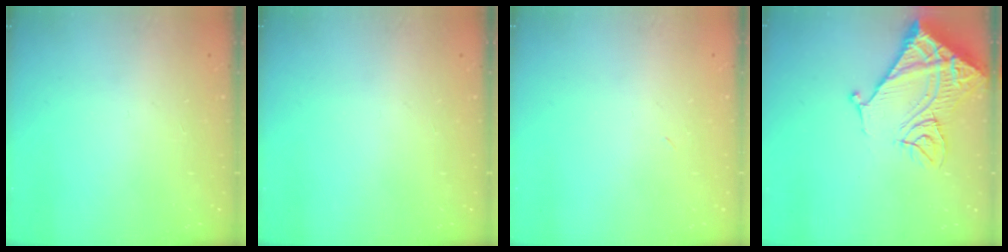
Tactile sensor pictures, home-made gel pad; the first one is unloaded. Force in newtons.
{"total": 0.0}
{"total": 2.9, "press": 2.9, "slide": 0.7}
{"total": 18.4, "press": 18.3, "slide": 2.4}